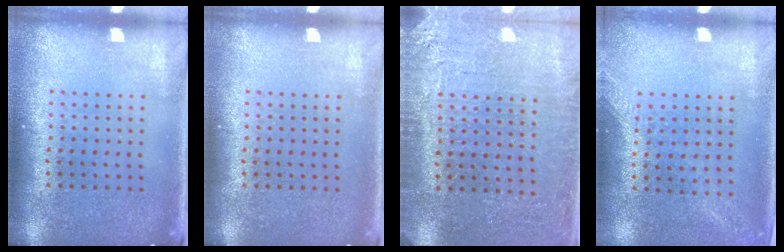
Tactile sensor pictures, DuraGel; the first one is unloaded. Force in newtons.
{"total": 0.0}
{"total": 2.8, "press": 2.8, "slide": 0.3}
{"total": 1.2, "press": 1.2, "slide": 0.4}